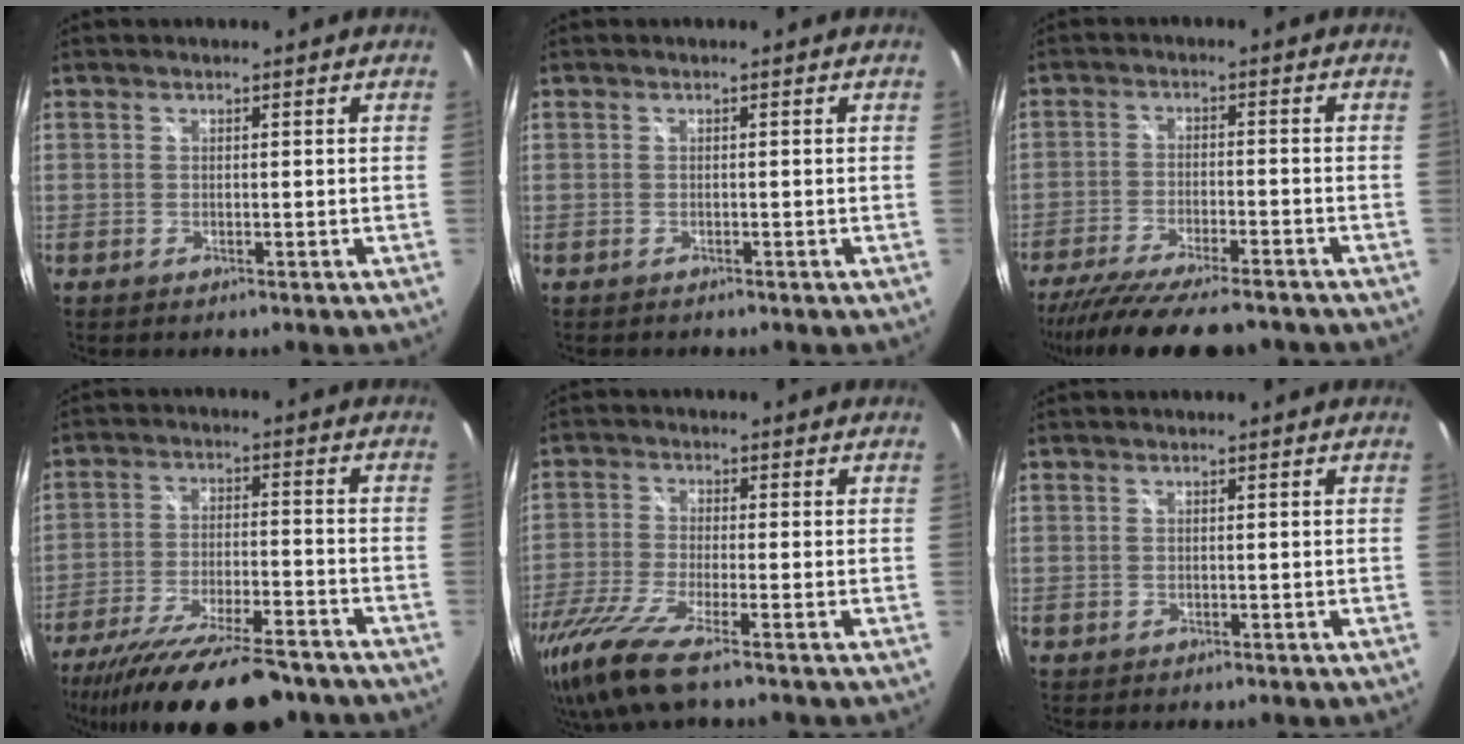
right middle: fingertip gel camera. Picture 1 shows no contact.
{"total": 0.6, "force": [-0.6, 0.2, 0.1], "torque": [-0.002, -0.004, -0.010]}
{"total": 17.0, "force": [-14.5, 3.2, 8.4], "torque": [-0.168, -0.041, -0.227]}
{"total": 21.5, "force": [-17.4, 5.1, 11.5], "torque": [-0.221, -0.047, -0.268]}
{"total": 10.8, "force": [-7.9, 0.7, 7.3], "torque": [-0.169, -0.045, -0.150]}
{"total": 0.0}